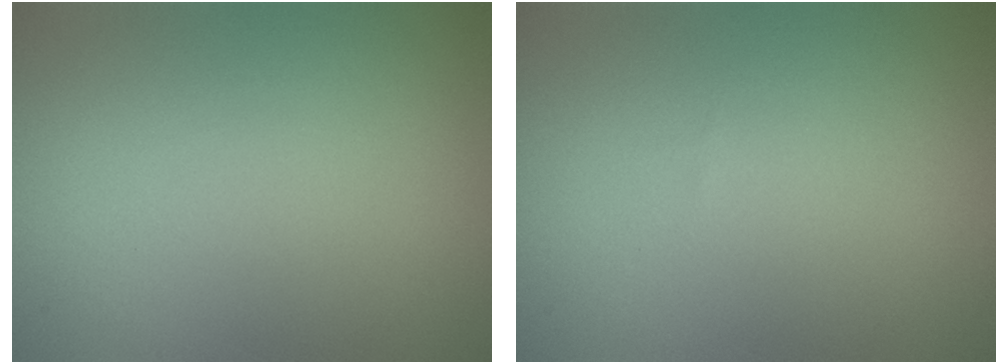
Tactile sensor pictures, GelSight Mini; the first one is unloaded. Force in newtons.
{"total": 0.0}